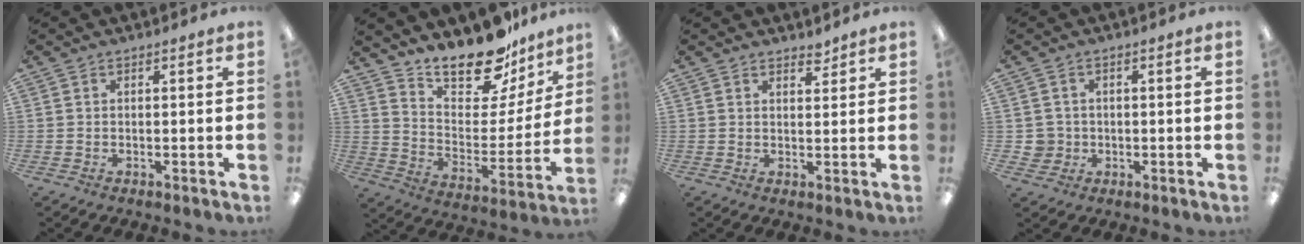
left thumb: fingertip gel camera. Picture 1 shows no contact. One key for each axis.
{"total": 18.9, "fx": 16.0, "fy": 7.0, "fz": 7.1, "tx": -0.110, "ty": -0.129, "tz": 0.280}
{"total": 2.5, "fx": 2.3, "fy": 0.8, "fz": 0.5, "tx": 0.005, "ty": -0.015, "tz": 0.039}
{"total": 3.6, "fx": -0.3, "fy": 3.5, "fz": 0.3, "tx": -0.012, "ty": 0.008, "tz": -0.003}